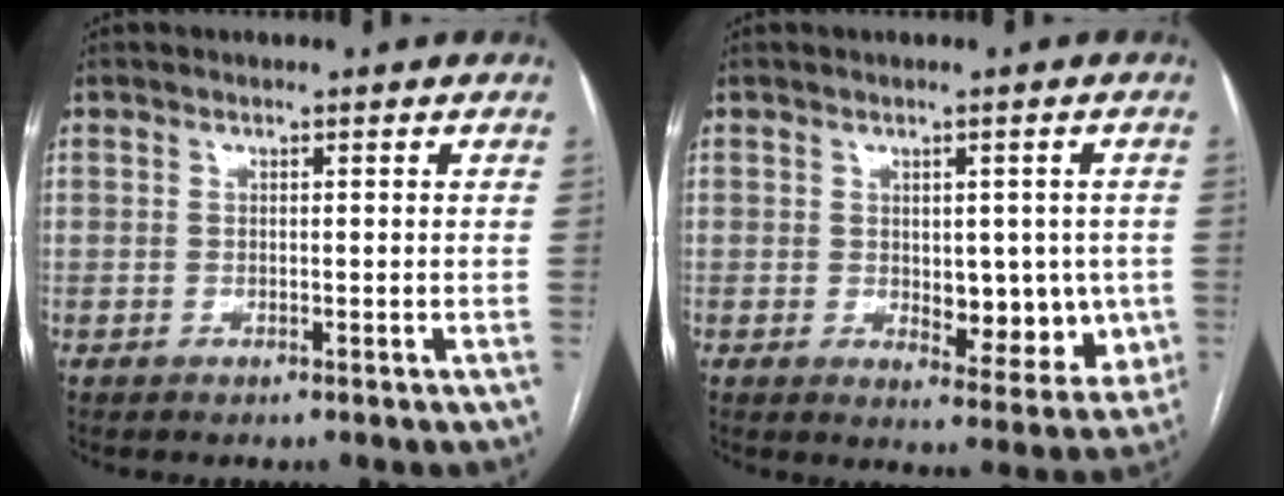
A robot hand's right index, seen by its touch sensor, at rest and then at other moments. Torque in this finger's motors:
{"motor_torque": [0.16, -0.03, 0.12, 0.03]}